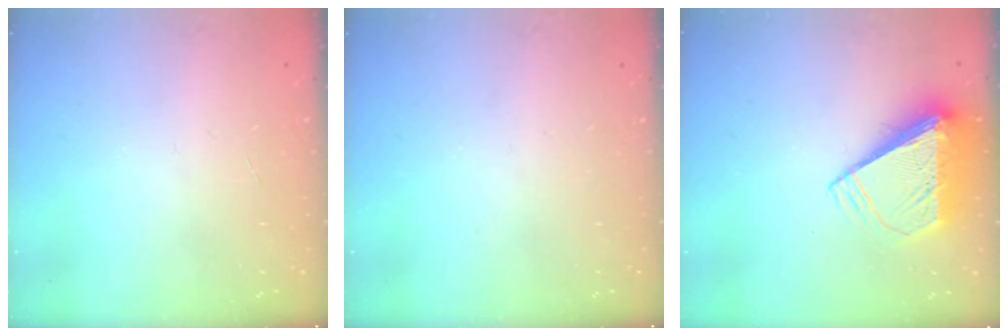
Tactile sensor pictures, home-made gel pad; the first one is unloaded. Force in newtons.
{"total": 0.0}
{"total": 9.7, "press": 9.6, "slide": 1.4}